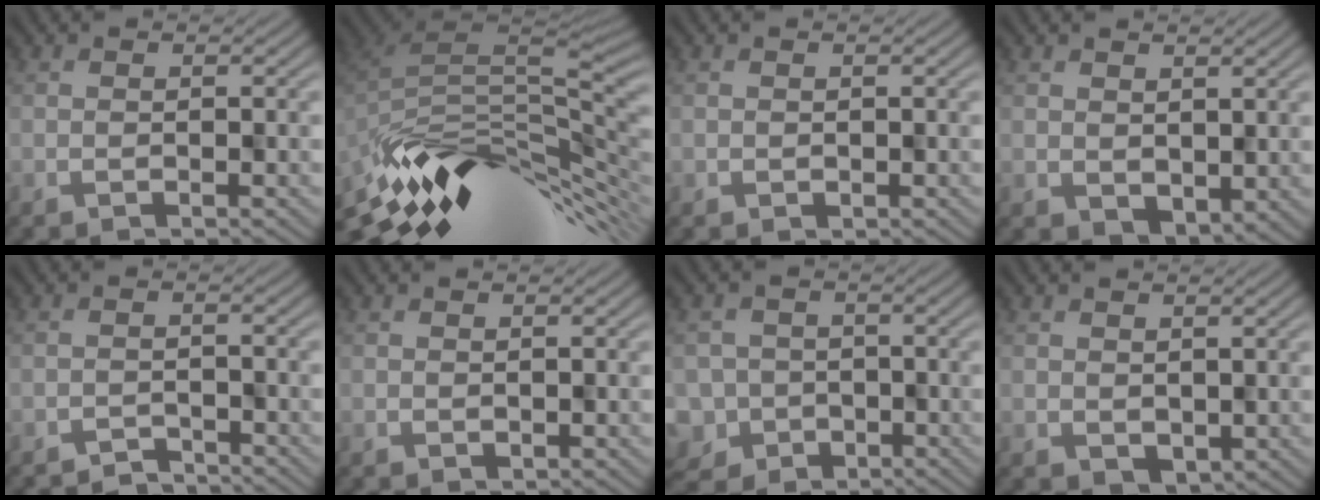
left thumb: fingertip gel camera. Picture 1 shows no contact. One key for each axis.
{"total": 12.5, "fx": -4.5, "fy": 4.8, "fz": 10.6, "tx": -0.203, "ty": -0.016, "tz": -0.077}
{"total": 0.5, "fx": 0.1, "fy": 0.5, "fz": -0.1, "tx": 0.005, "ty": -0.003, "tz": 0.004}
{"total": 2.9, "fx": 0.3, "fy": 2.3, "fz": 1.8, "tx": -0.028, "ty": -0.016, "tz": 0.019}
{"total": 2.1, "fx": -2.1, "fy": 0.2, "fz": 0.0, "tx": 0.003, "ty": 0.003, "tz": -0.037}
{"total": 0.7, "fx": 0.3, "fy": 0.6, "fz": 0.2, "tx": -0.002, "ty": -0.003, "tz": 0.008}
{"total": 7.1, "fx": -3.9, "fy": 5.9, "fz": 0.9, "tx": -0.029, "ty": -0.027, "tz": -0.066}
{"total": 2.3, "fx": 0.1, "fy": 2.0, "fz": 1.2, "tx": -0.021, "ty": -0.013, "tz": 0.014}